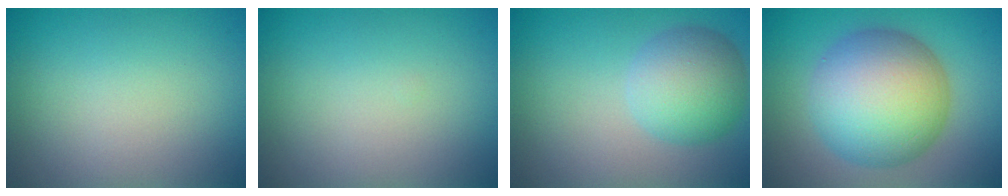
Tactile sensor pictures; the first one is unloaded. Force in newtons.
{"total": 0.0}
{"total": 5.5, "press": 5.5, "slide": 0.2}
{"total": 11.2, "press": 11.1, "slide": 0.4}